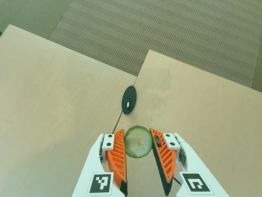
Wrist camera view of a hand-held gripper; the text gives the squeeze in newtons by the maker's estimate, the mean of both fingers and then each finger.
{"total": 10.9, "left": 10.9, "right": 10.9}